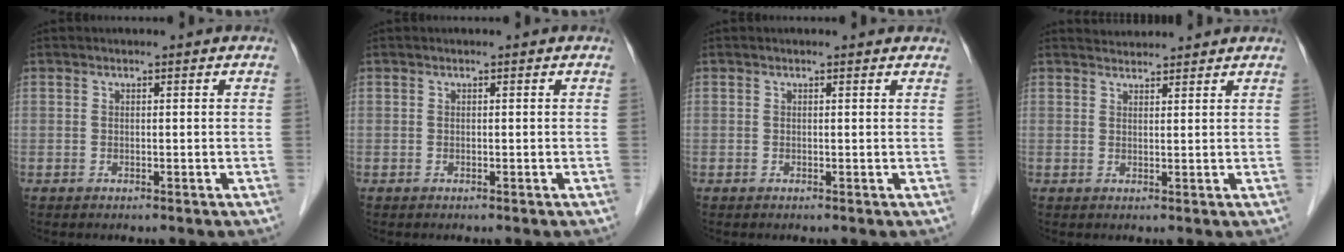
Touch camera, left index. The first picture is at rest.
{"total": 0.0}
{"total": 1.9, "force": [1.7, 0.6, 0.5], "torque": [-0.015, 0.008, 0.007]}
{"total": 3.1, "force": [3.0, 0.3, 0.0], "torque": [-0.008, 0.025, 0.049]}